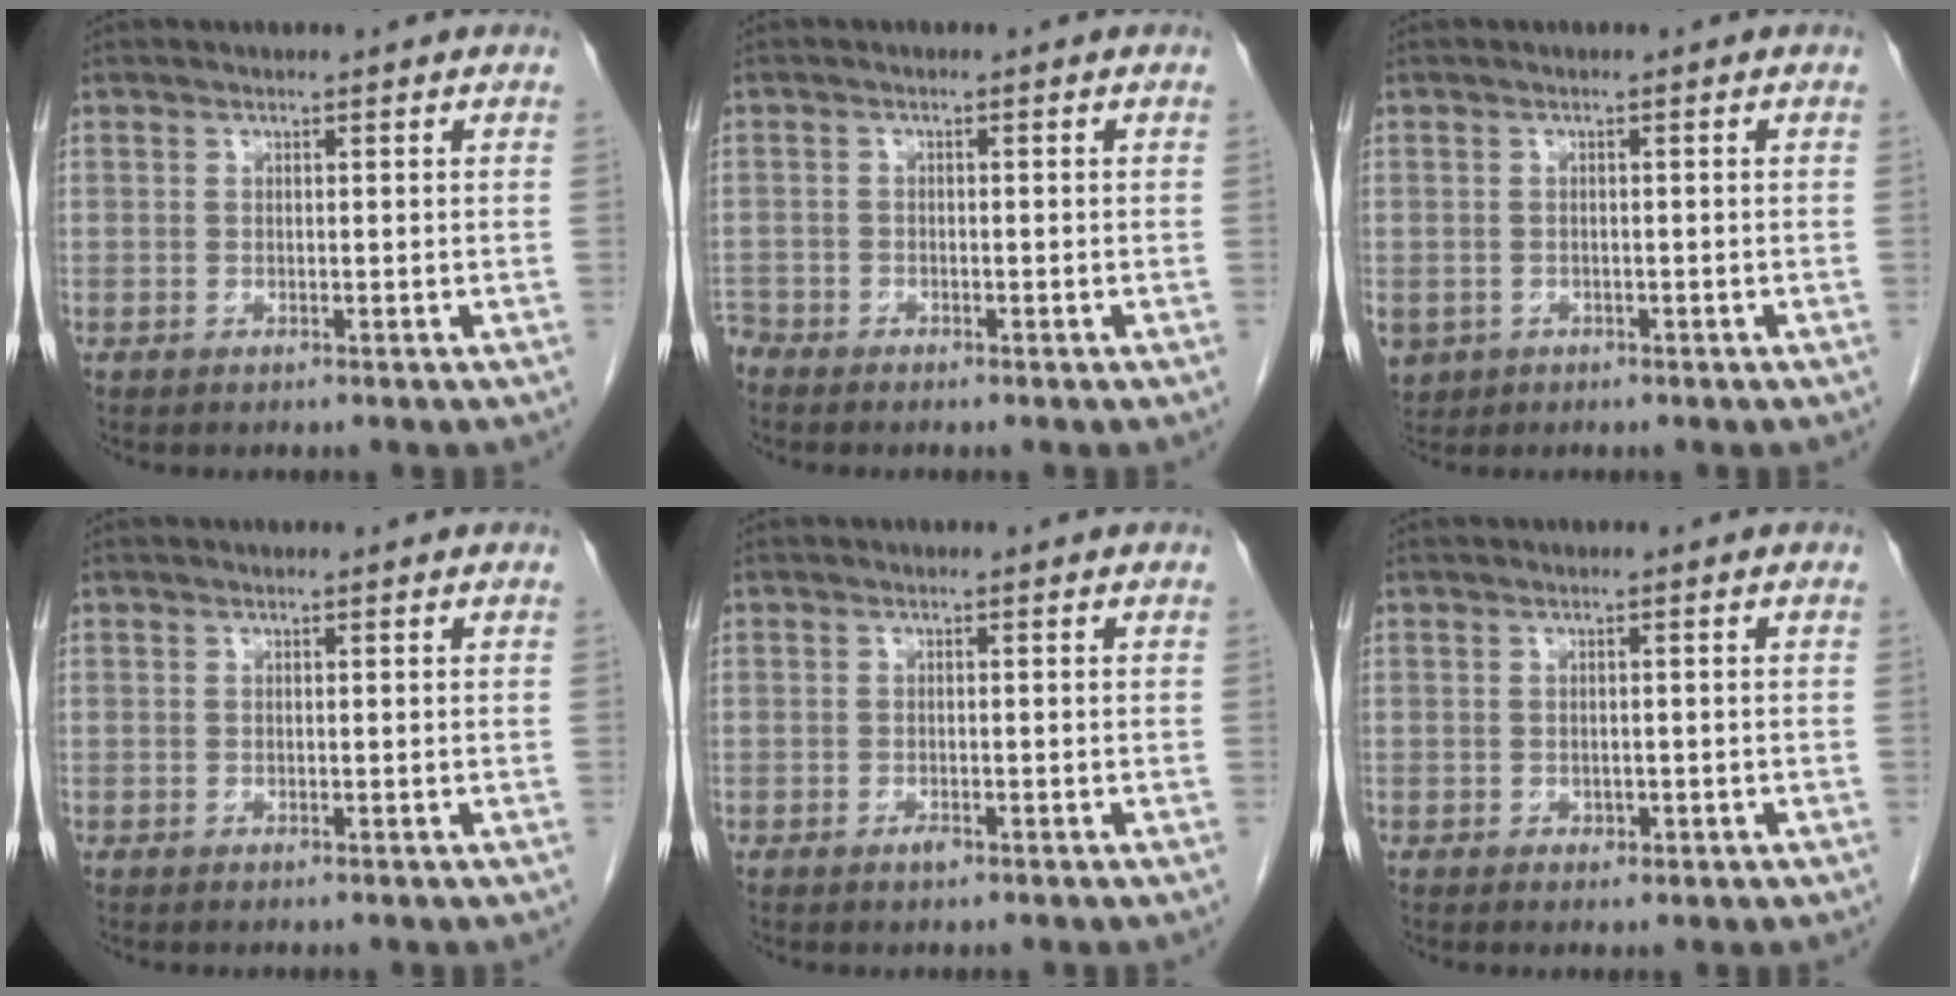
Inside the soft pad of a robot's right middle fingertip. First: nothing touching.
{"total": 2.1, "force": [-1.9, 0.8, 0.1], "torque": [-0.004, -0.002, -0.037]}
{"total": 4.7, "force": [-2.1, 4.0, 1.3], "torque": [-0.033, -0.002, -0.028]}
{"total": 0.0}
{"total": 1.0, "force": [-0.6, 0.3, 0.7], "torque": [-0.012, 0.000, -0.009]}
{"total": 1.1, "force": [-0.4, 0.8, 0.6], "torque": [-0.011, 0.000, 0.000]}